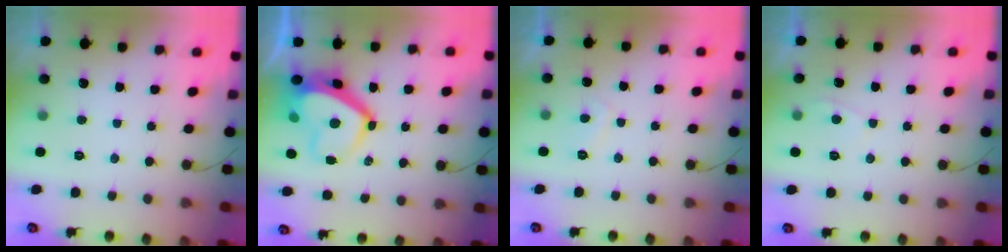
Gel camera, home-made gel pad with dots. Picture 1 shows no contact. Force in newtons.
{"total": 11.1, "press": 10.8, "slide": 2.2}
{"total": 1.8, "press": 1.6, "slide": 0.8}
{"total": 2.7, "press": 2.7, "slide": 0.2}